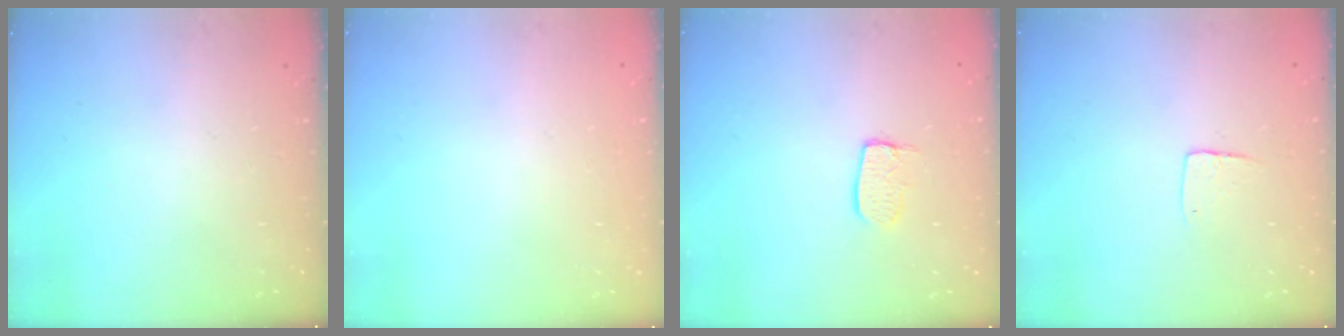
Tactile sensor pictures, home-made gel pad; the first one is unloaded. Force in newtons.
{"total": 0.0}
{"total": 7.0, "press": 7.0, "slide": 0.5}
{"total": 5.3, "press": 5.3, "slide": 0.4}